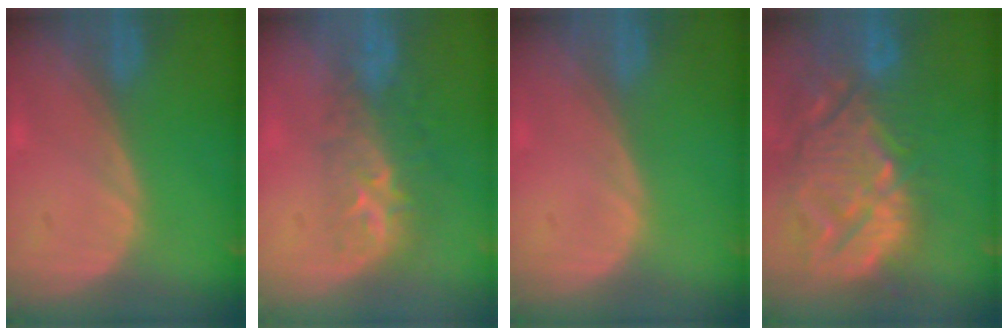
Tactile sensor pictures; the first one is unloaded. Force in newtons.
{"total": 8.7, "press": 7.1, "slide": 5.0}
{"total": 0.0}
{"total": 14.7, "press": 12.6, "slide": 7.5}